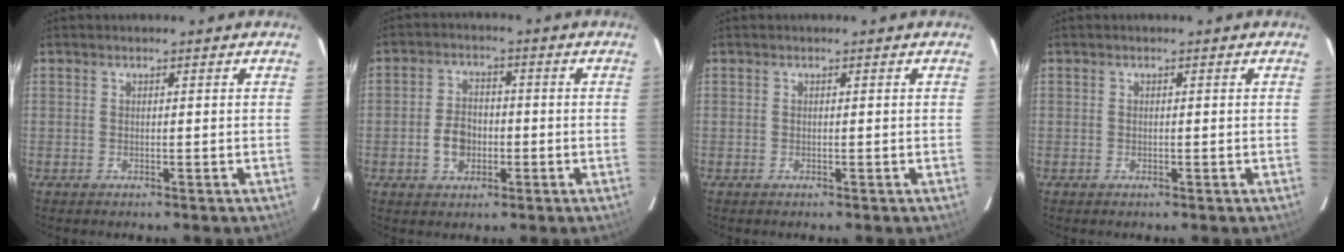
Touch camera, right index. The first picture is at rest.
{"total": 5.7, "force": [-1.6, 4.3, 3.4], "torque": [-0.071, 0.011, -0.023]}
{"total": 0.0}
{"total": 0.0}